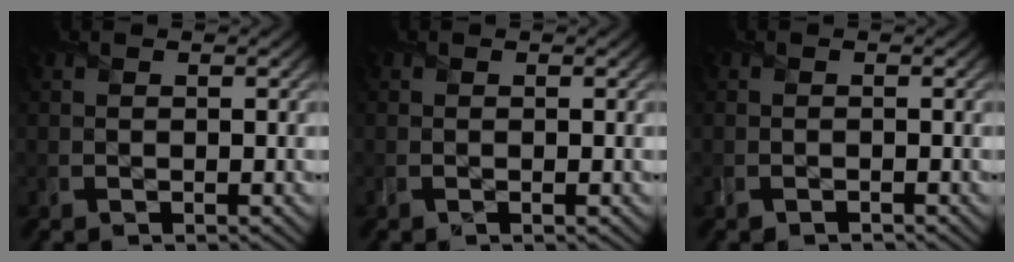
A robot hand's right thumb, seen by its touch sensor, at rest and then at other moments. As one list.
[{"total": 0.0}, {"total": 0.7, "force": [-0.6, 0.2, -0.3], "torque": [0.007, 0.000, -0.013]}]